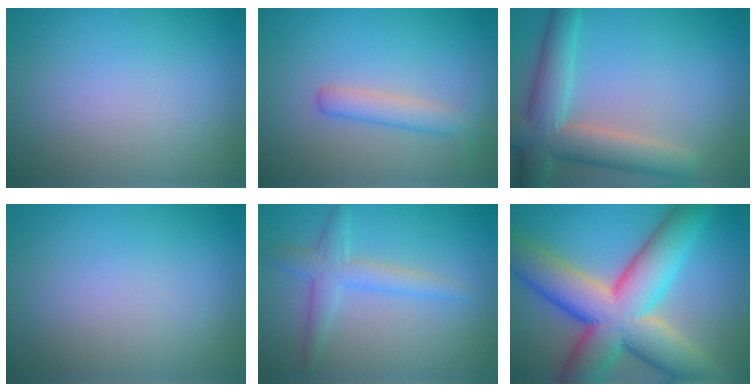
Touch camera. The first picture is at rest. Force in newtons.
{"total": 2.3, "press": 2.3, "slide": 0.1}
{"total": 6.6, "press": 6.6, "slide": 0.4}
{"total": 0.0}
{"total": 3.0, "press": 3.0, "slide": 0.1}
{"total": 14.1, "press": 14.1, "slide": 0.6}